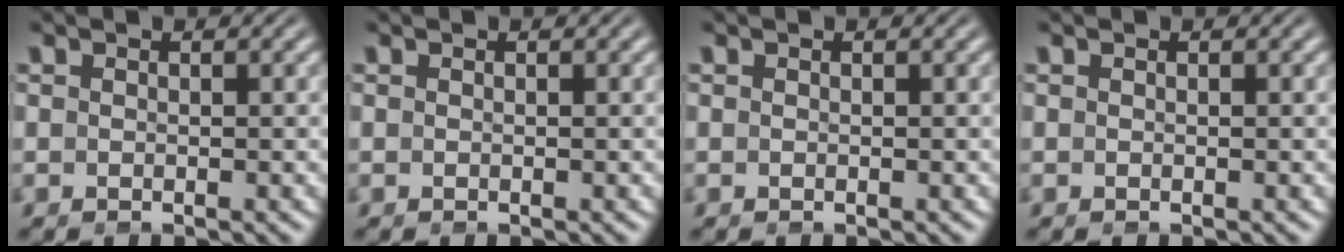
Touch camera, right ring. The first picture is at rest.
{"total": 0.0}
{"total": 0.0}
{"total": 0.0}